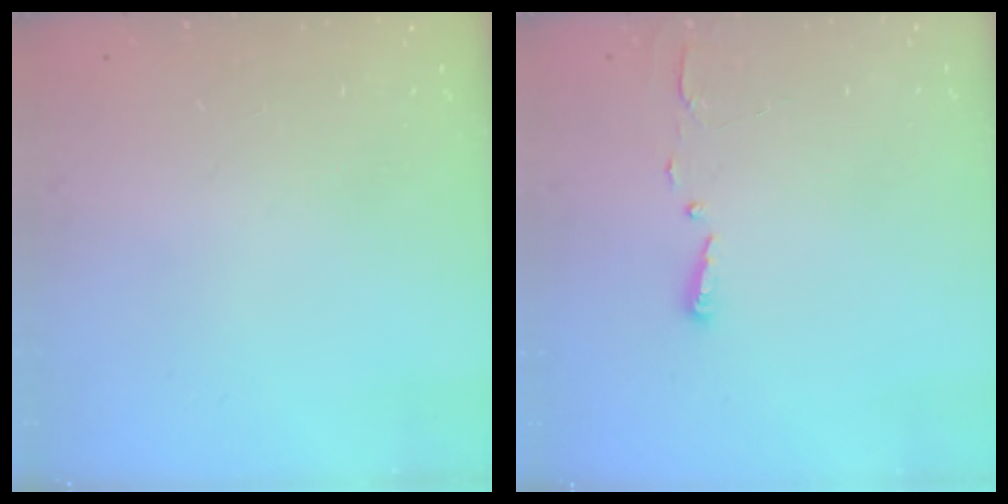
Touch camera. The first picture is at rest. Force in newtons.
{"total": 2.7, "press": 2.7, "slide": 0.4}